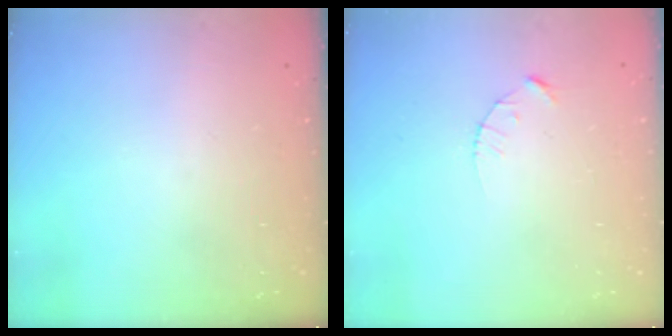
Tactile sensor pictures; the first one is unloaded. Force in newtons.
{"total": 2.1, "press": 2.1, "slide": 0.3}